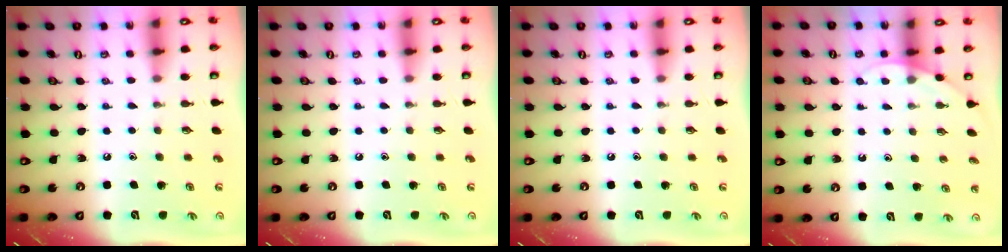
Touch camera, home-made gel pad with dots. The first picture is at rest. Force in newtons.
{"total": 0.0}
{"total": 0.0}
{"total": 4.6, "press": 4.5, "slide": 0.4}